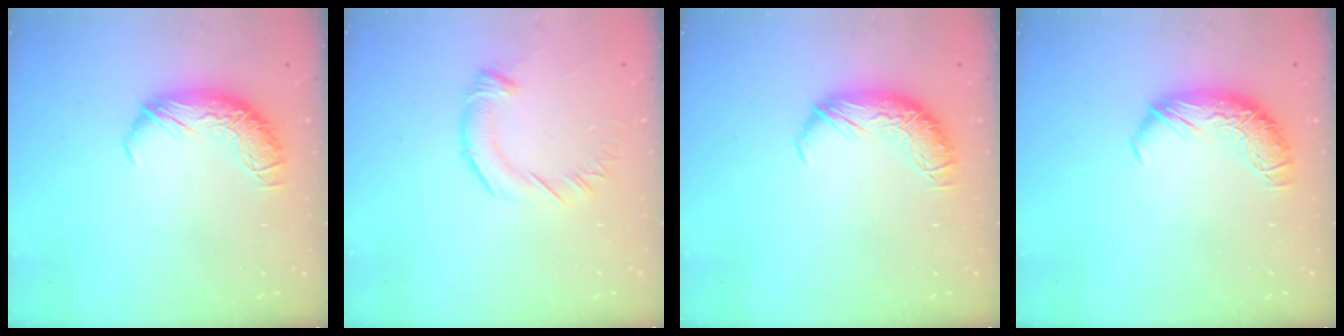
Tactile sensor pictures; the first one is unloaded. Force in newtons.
{"total": 2.1, "press": 2.1, "slide": 0.3}
{"total": 0.0}
{"total": 0.0}